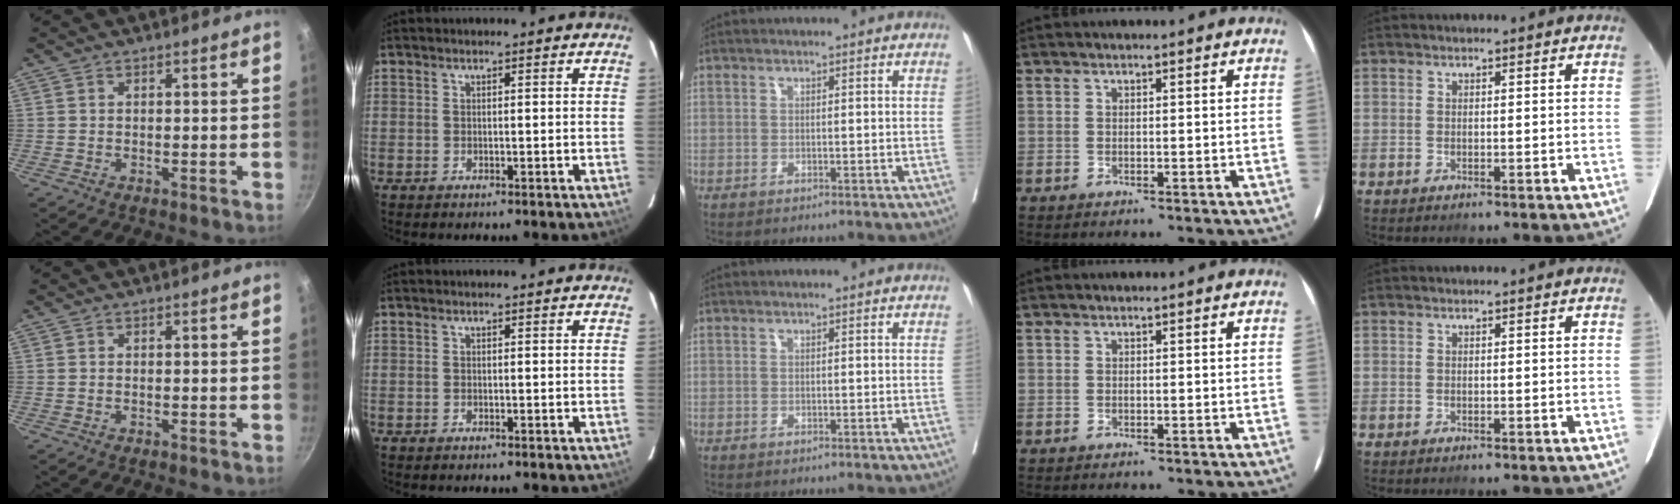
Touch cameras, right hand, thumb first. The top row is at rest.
{}